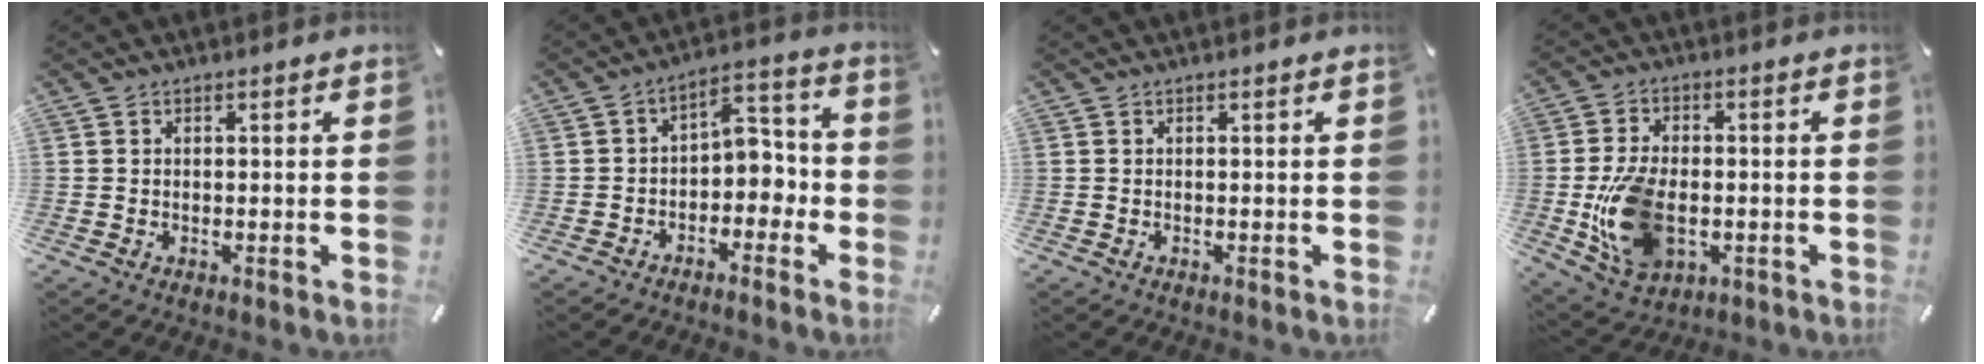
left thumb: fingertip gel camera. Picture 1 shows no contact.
{"total": 7.2, "force": [-1.1, 5.4, 4.6], "torque": [-0.053, 0.005, -0.025]}
{"total": 0.0}
{"total": 13.9, "force": [-2.7, 9.1, 10.2], "torque": [-0.218, -0.005, -0.042]}